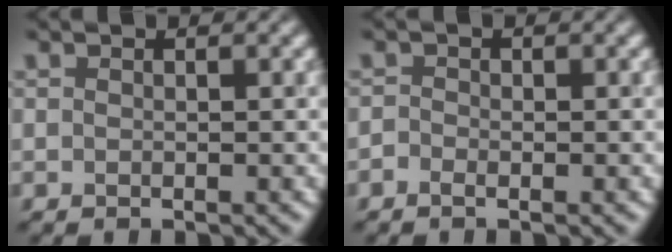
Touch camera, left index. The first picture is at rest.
{"total": 0.8, "force": [-0.6, 0.3, 0.5], "torque": [-0.008, 0.003, -0.014]}